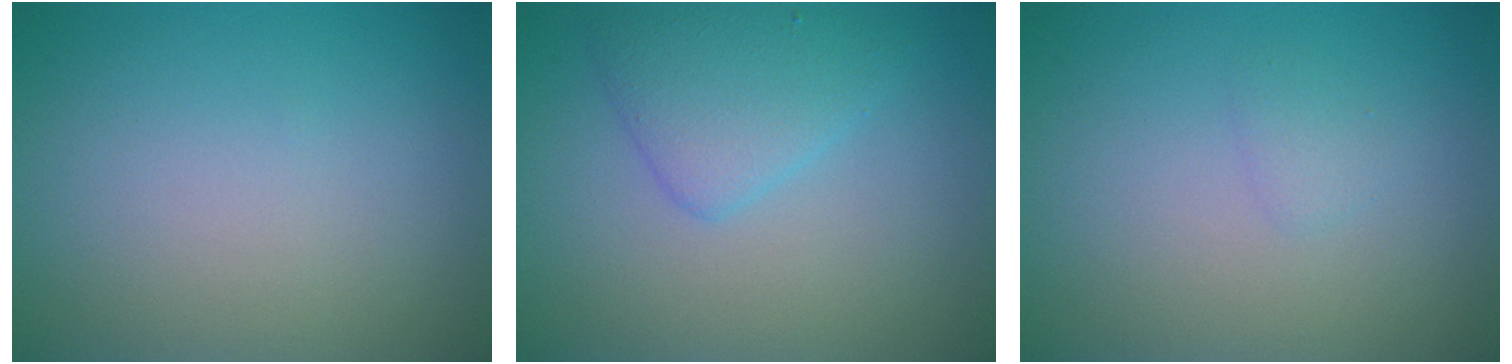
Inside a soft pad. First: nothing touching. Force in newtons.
{"total": 3.1, "press": 3.1, "slide": 0.3}
{"total": 0.8, "press": 0.8, "slide": 0.1}